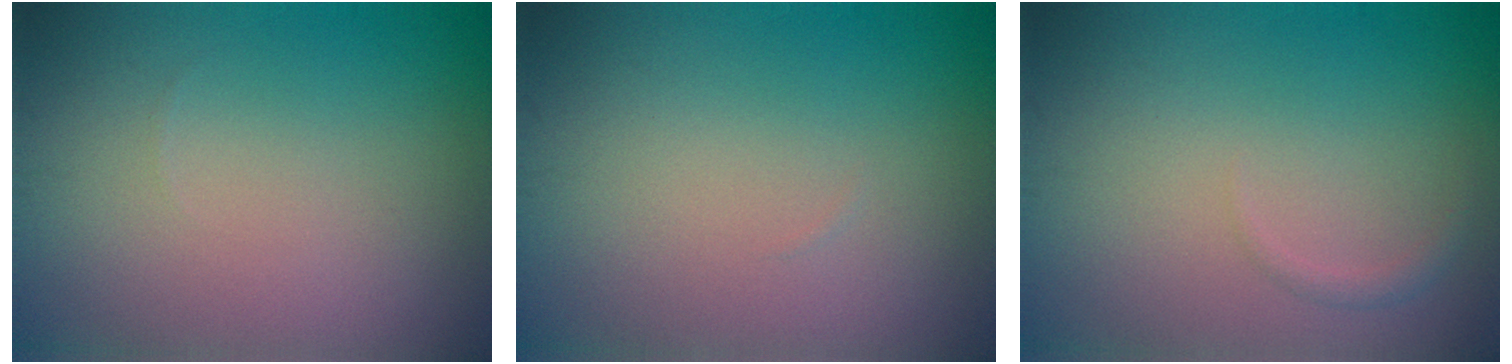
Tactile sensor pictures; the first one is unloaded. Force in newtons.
{"total": 0.0}
{"total": 0.8, "press": 0.8, "slide": 0.0}